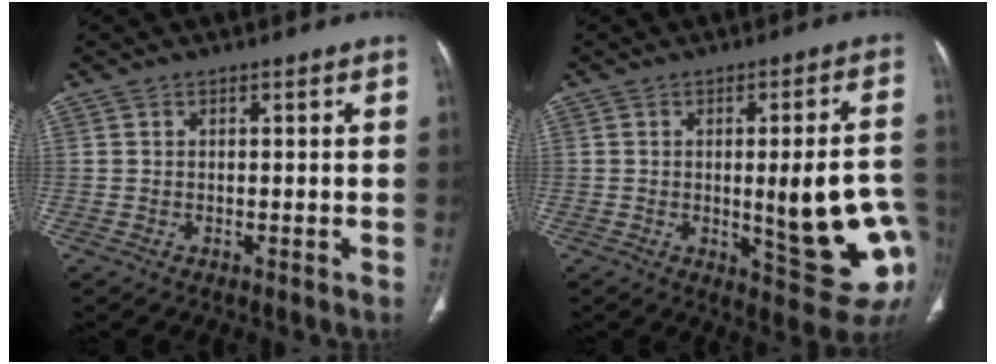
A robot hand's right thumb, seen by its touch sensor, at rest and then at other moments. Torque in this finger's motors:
{"motor_torque": [2.09, 1.78, 1.45, 0.09, 0.30]}